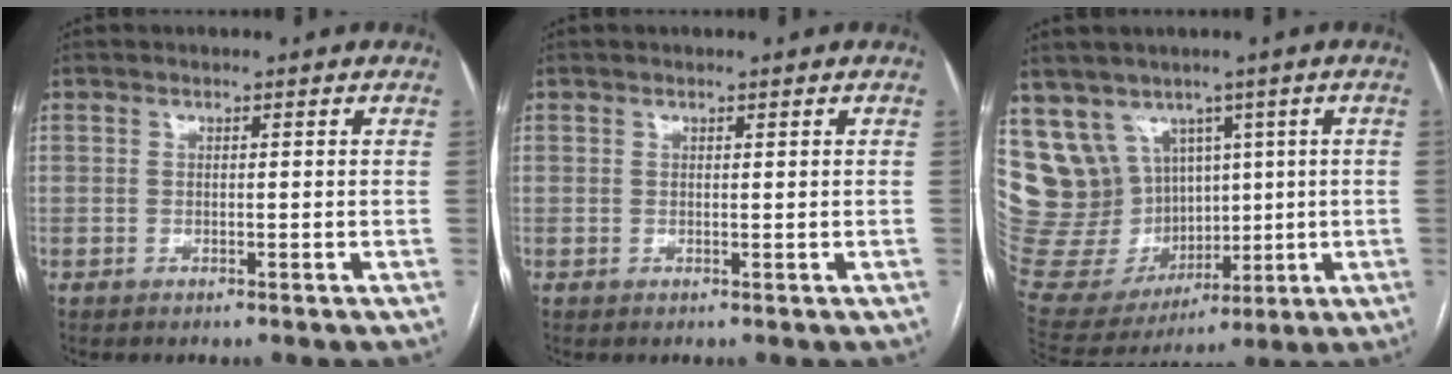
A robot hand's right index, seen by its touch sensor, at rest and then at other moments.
{"total": 0.0}
{"total": 18.6, "force": [6.7, 15.9, 7.1], "torque": [-0.181, 0.068, 0.170]}